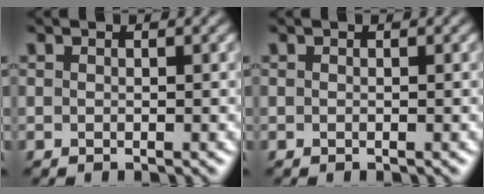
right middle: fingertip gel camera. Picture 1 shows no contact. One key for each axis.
{"total": 0.0}